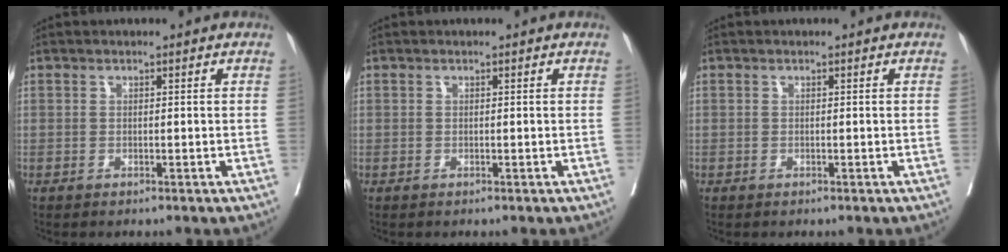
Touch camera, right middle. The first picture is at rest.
{"total": 0.0}
{"total": 0.0}